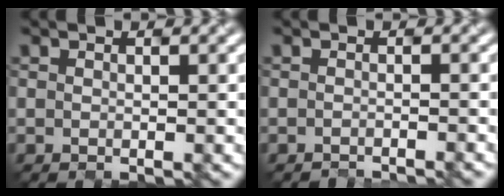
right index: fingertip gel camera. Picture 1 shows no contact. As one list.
[{"total": 0.8, "force": [-0.7, 0.1, 0.3], "torque": [0.006, -0.005, -0.023]}]